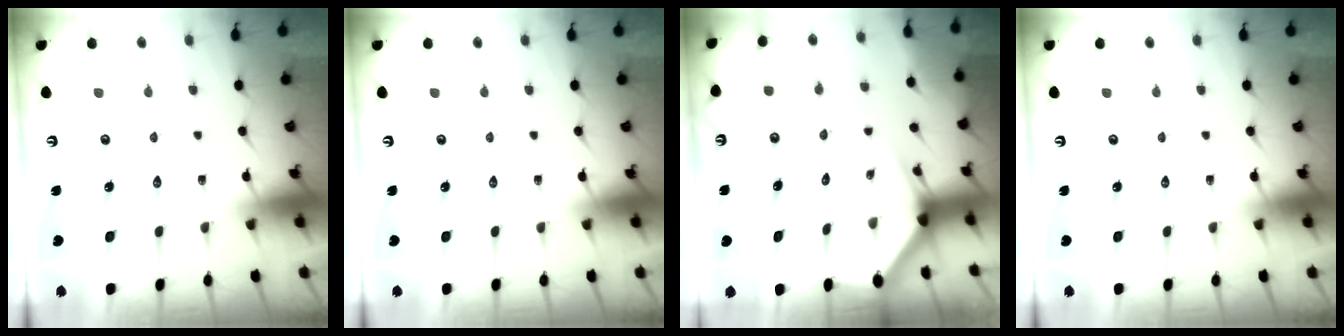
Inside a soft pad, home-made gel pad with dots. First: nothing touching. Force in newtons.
{"total": 0.0}
{"total": 2.9, "press": 2.9, "slide": 0.1}
{"total": 0.0}